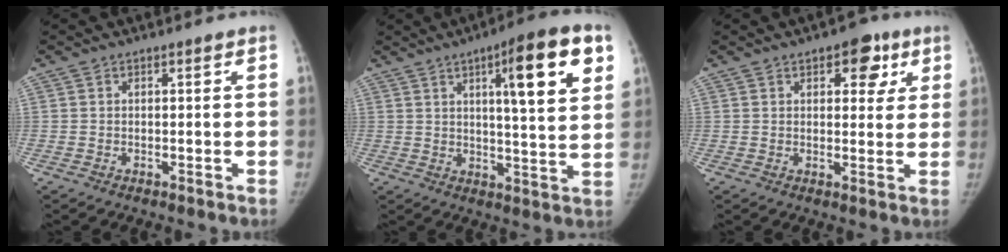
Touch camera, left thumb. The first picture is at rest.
{"total": 15.4, "force": [6.4, 3.0, 13.7], "torque": [-0.177, -0.019, 0.087]}
{"total": 7.2, "force": [3.5, 4.1, 4.7], "torque": [-0.015, -0.008, 0.038]}